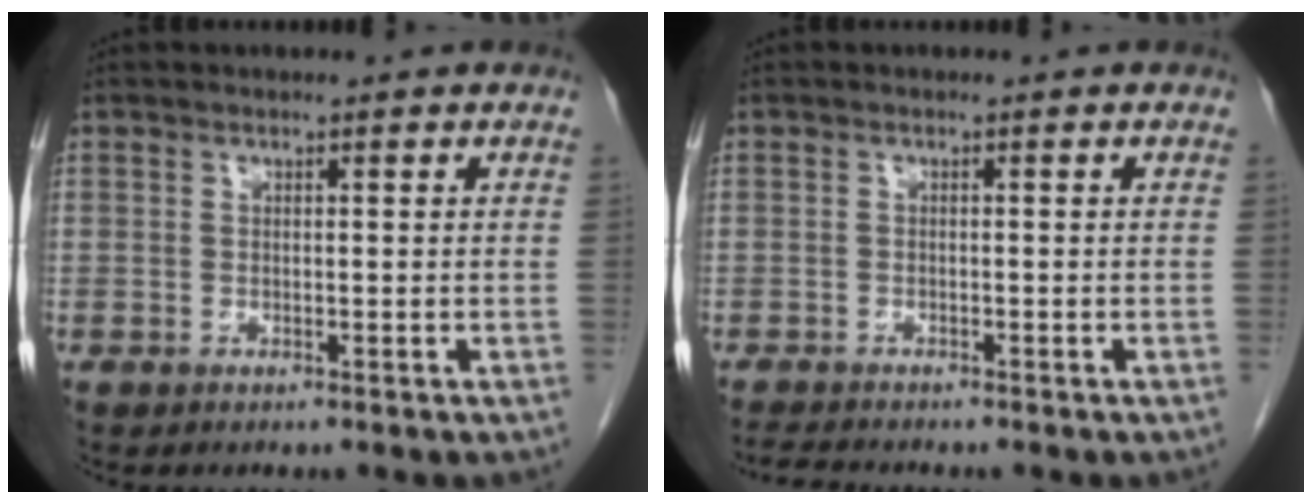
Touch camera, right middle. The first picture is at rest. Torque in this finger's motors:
{"motor_torque": [-0.09, 0.10, -0.02, -0.01]}